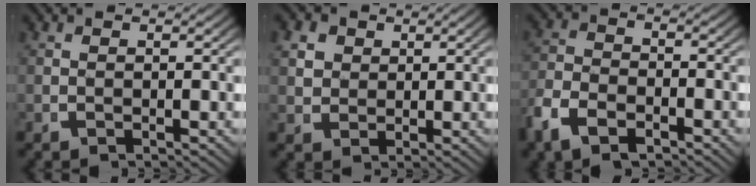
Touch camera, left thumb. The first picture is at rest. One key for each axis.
{"total": 3.6, "fx": 1.4, "fy": 2.9, "fz": 1.5, "tx": -0.039, "ty": -0.008, "tz": 0.036}
{"total": 4.3, "fx": -2.5, "fy": 2.4, "fz": 2.5, "tx": -0.057, "ty": -0.006, "tz": -0.042}